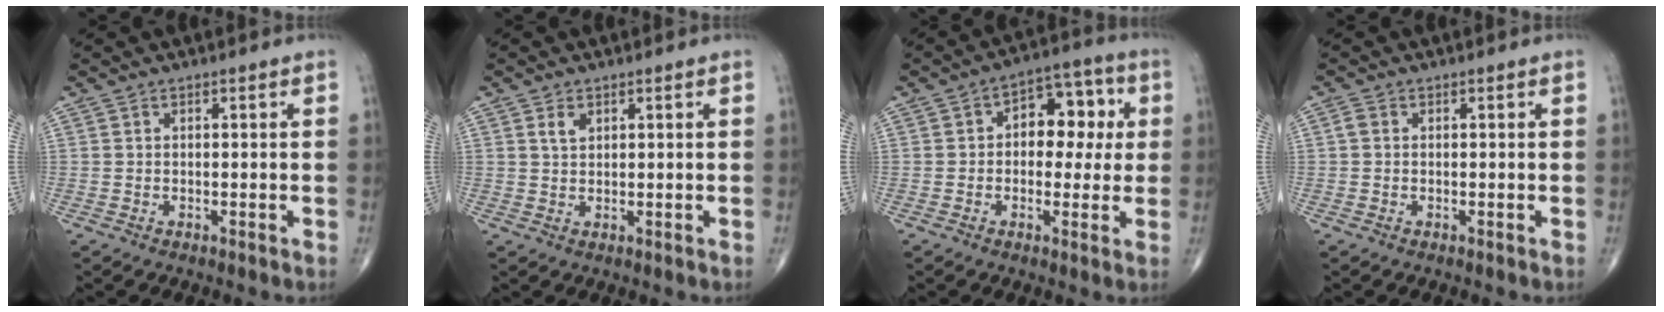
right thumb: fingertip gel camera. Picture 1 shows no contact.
{"total": 2.2, "force": [1.1, 1.3, 1.4], "torque": [-0.022, -0.002, 0.023]}
{"total": 10.8, "force": [1.5, 6.9, 8.1], "torque": [-0.065, 0.026, 0.013]}
{"total": 1.1, "force": [0.0, 0.9, 0.7], "torque": [-0.012, 0.001, -0.002]}